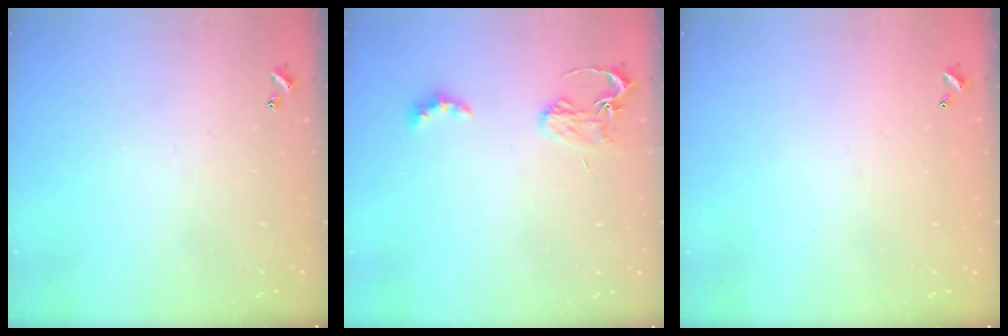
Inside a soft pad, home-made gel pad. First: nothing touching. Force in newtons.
{"total": 2.9, "press": 2.8, "slide": 0.6}
{"total": 2.8, "press": 2.8, "slide": 0.1}